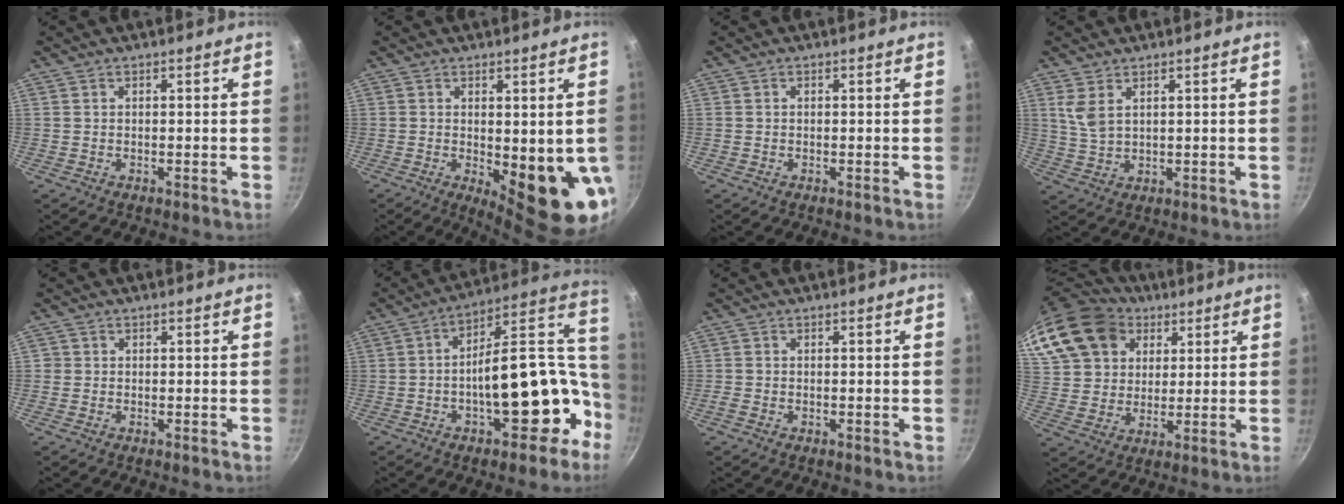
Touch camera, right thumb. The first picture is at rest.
{"total": 12.4, "force": [-1.4, 4.1, 11.6], "torque": [-0.131, -0.023, -0.005]}
{"total": 0.0}
{"total": 4.7, "force": [2.2, 2.6, 3.3], "torque": [-0.061, -0.016, 0.049]}
{"total": 0.7, "force": [-0.1, 0.7, 0.1], "torque": [0.001, 0.001, -0.004]}
{"total": 23.0, "force": [-5.7, 11.9, 18.8], "torque": [-0.199, 0.085, -0.072]}
{"total": 1.0, "force": [-0.4, 0.6, 0.6], "torque": [-0.013, 0.001, -0.011]}
{"total": 21.9, "force": [10.2, 16.5, 10.1], "torque": [-0.212, 0.019, 0.193]}